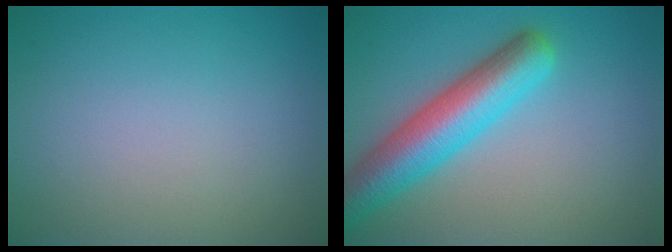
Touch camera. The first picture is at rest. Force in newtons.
{"total": 6.9, "press": 6.9, "slide": 0.4}